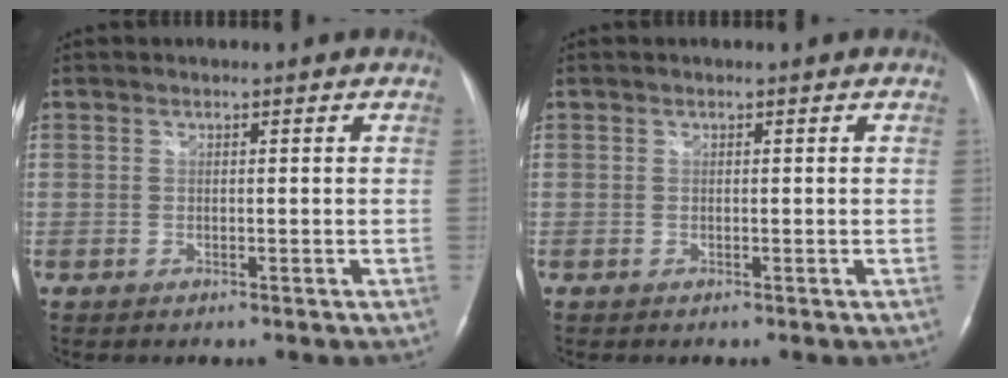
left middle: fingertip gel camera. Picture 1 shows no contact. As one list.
[{"total": 0.0}]